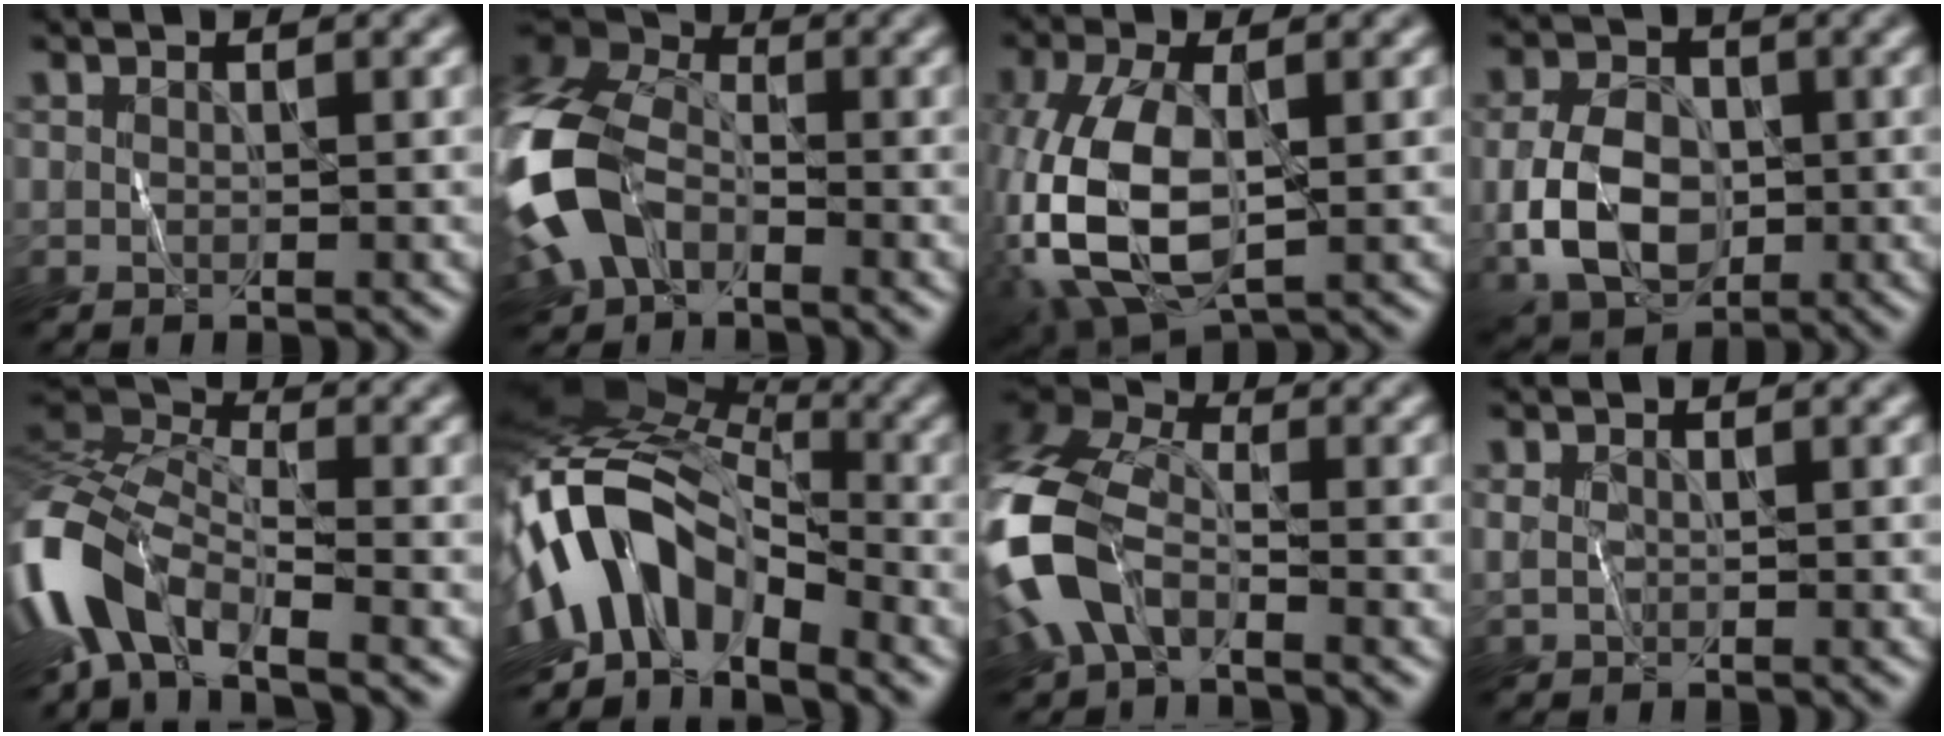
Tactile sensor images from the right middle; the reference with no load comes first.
{"total": 10.6, "force": [-3.2, 7.1, 7.2], "torque": [-0.176, -0.005, -0.079]}
{"total": 12.1, "force": [-2.2, 6.1, 10.2], "torque": [-0.243, -0.012, -0.040]}
{"total": 7.0, "force": [-1.0, 4.8, 5.0], "torque": [-0.103, 0.000, -0.022]}
{"total": 9.3, "force": [-4.7, 4.2, 6.8], "torque": [-0.135, 0.009, -0.112]}
{"total": 13.5, "force": [-3.4, 7.8, 10.5], "torque": [-0.172, 0.014, -0.071]}
{"total": 10.0, "force": [-3.4, 5.9, 7.3], "torque": [-0.177, -0.006, -0.083]}
{"total": 1.0, "force": [0.1, 0.7, 0.6], "torque": [-0.012, 0.000, 0.001]}